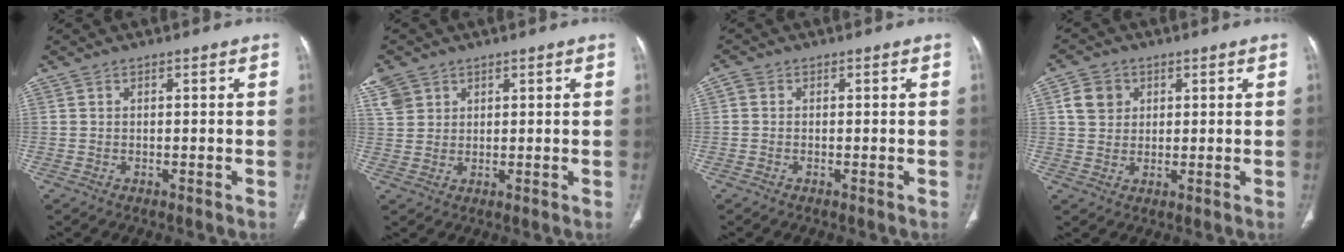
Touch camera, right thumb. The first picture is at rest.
{"total": 8.2, "force": [4.3, 6.3, 2.9], "torque": [-0.067, 0.006, 0.096]}
{"total": 1.2, "force": [-0.1, 1.1, 0.6], "torque": [-0.013, 0.001, -0.009]}
{"total": 5.5, "force": [1.7, 4.7, 2.2], "torque": [-0.021, 0.001, 0.031]}